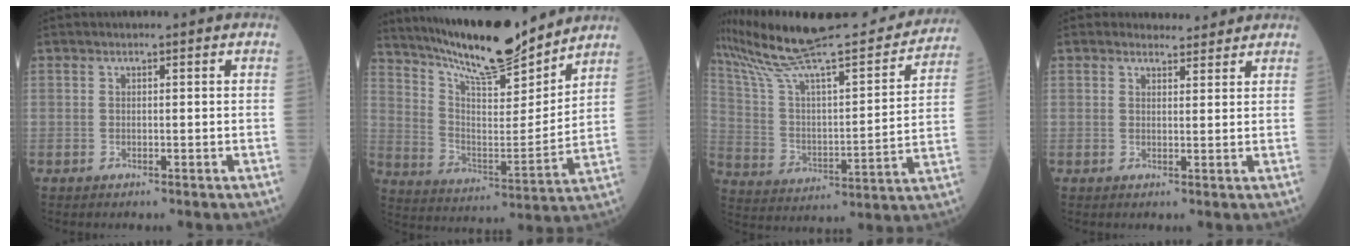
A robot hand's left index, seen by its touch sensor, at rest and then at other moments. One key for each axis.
{"total": 18.0, "fx": 15.8, "fy": 2.2, "fz": 8.4, "tx": -0.151, "ty": -0.012, "tz": 0.266}
{"total": 27.1, "fx": 24.2, "fy": 3.6, "fz": 11.8, "tx": -0.208, "ty": -0.016, "tz": 0.357}
{"total": 2.8, "fx": 2.7, "fy": 1.0, "fz": -0.1, "tx": -0.002, "ty": 0.002, "tz": 0.034}